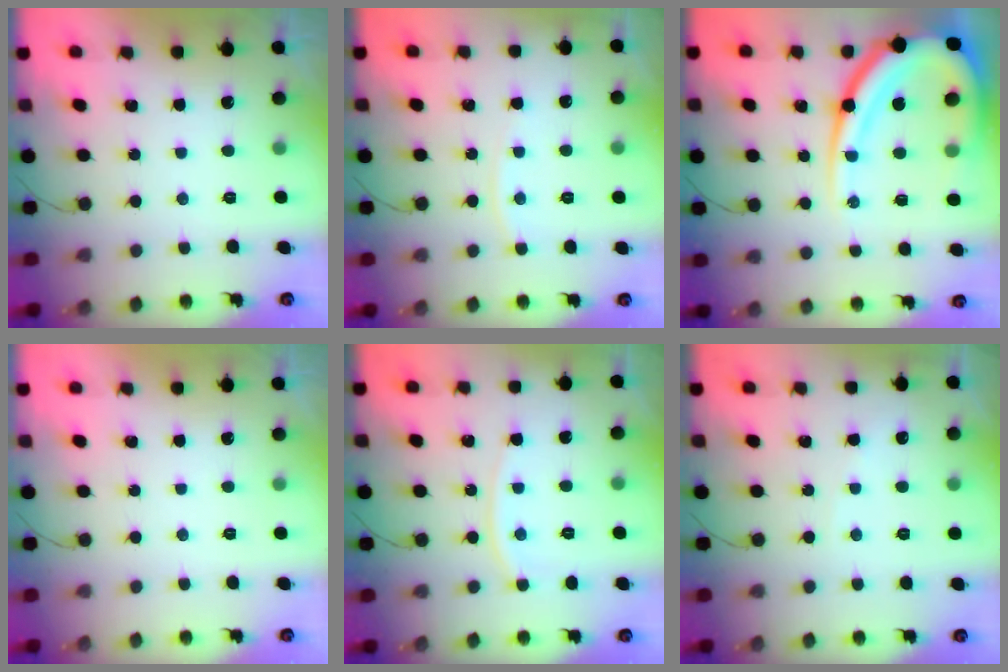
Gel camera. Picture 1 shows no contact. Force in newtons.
{"total": 4.1, "press": 4.1, "slide": 0.5}
{"total": 23.9, "press": 23.7, "slide": 2.7}
{"total": 0.0}
{"total": 6.1, "press": 6.0, "slide": 0.8}
{"total": 2.3, "press": 2.3, "slide": 0.4}